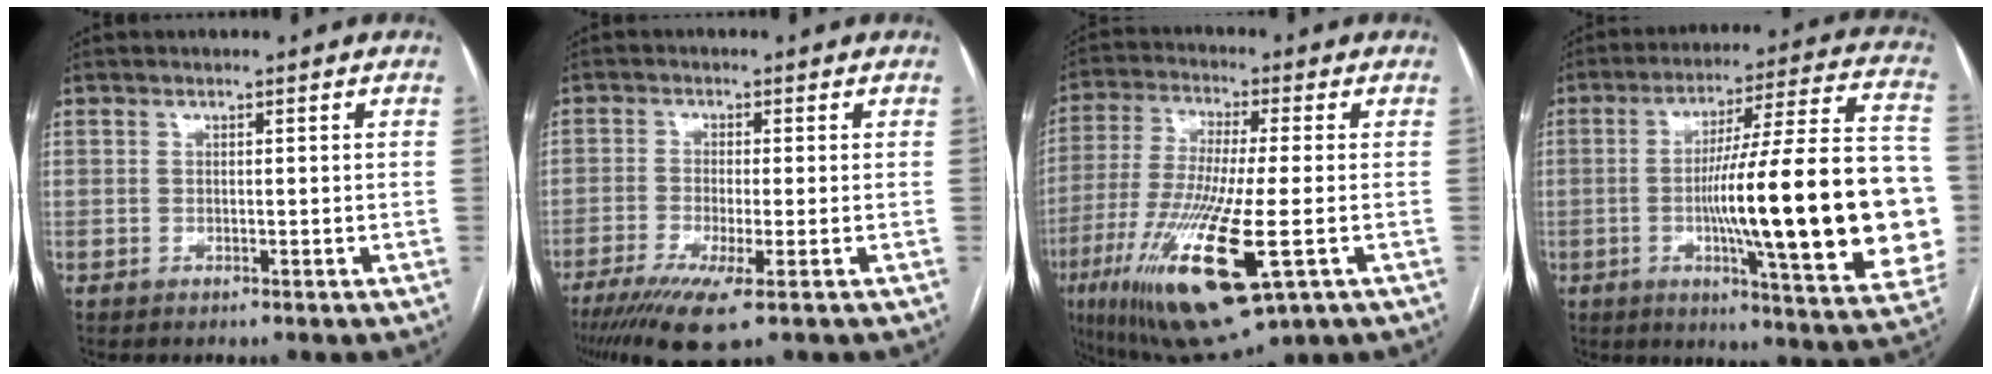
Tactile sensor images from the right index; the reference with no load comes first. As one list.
[{"total": 8.4, "force": [-4.9, 0.7, 6.8], "torque": [-0.120, -0.023, -0.083]}, {"total": 19.1, "force": [-6.6, 3.0, 17.6], "torque": [-0.372, -0.049, -0.112]}, {"total": 28.0, "force": [-3.4, 2.9, 27.6], "torque": [-0.334, 0.011, -0.053]}]